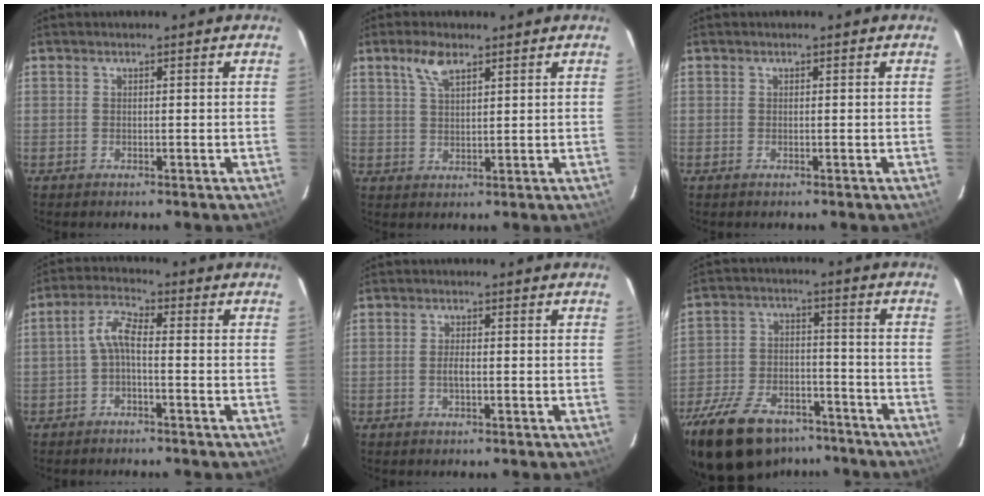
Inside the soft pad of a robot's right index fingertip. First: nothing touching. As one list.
[{"total": 4.7, "force": [3.1, 1.7, 3.2], "torque": [-0.061, 0.007, 0.060]}, {"total": 0.0}, {"total": 4.0, "force": [-1.4, 1.0, 3.7], "torque": [-0.085, 0.015, -0.030]}, {"total": 1.6, "force": [-0.4, 0.5, 1.4], "torque": [-0.029, -0.001, -0.008]}, {"total": 23.8, "force": [-17.4, 11.3, 11.7], "torque": [-0.263, -0.015, -0.271]}]